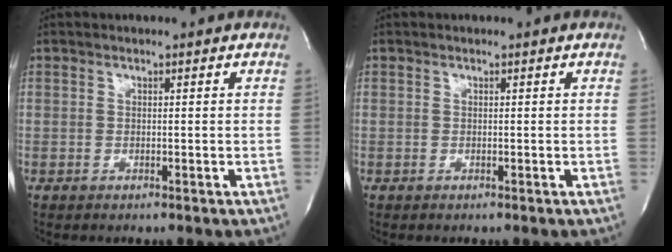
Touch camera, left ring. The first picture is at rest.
{"total": 0.0}